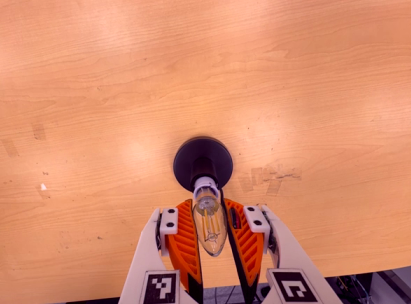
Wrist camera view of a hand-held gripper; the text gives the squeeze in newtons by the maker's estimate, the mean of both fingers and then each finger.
{"total": 13.3, "left": 13.9, "right": 12.6}